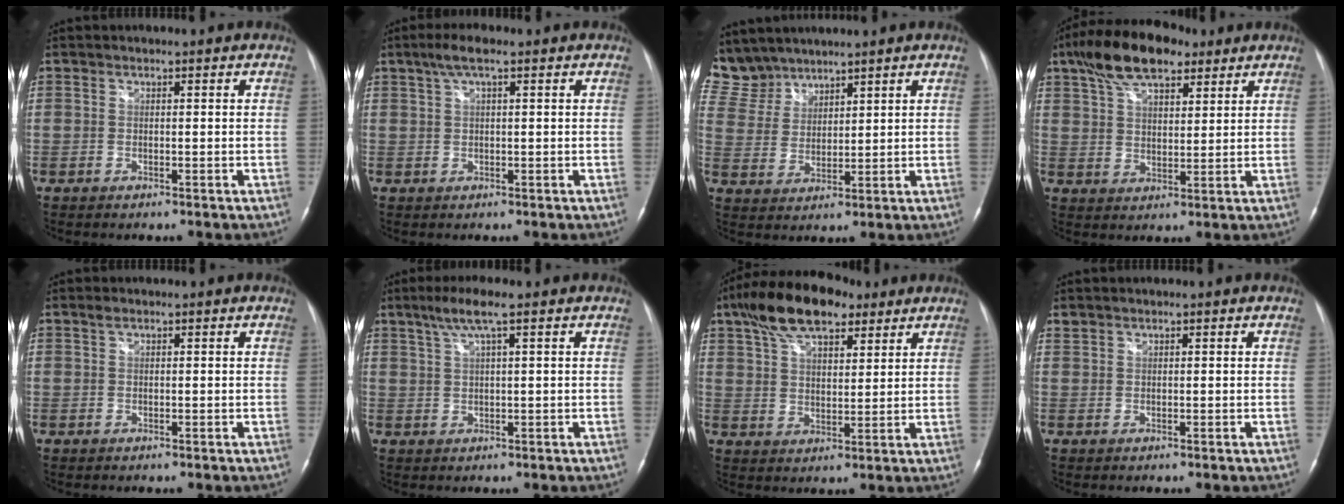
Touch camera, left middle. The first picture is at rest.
{"total": 3.7, "force": [2.2, 0.6, 3.0], "torque": [-0.064, 0.018, 0.041]}
{"total": 8.0, "force": [7.4, 3.1, -0.1], "torque": [-0.007, 0.011, 0.166]}
{"total": 12.3, "force": [8.1, 4.8, 7.9], "torque": [-0.150, 0.030, 0.148]}
{"total": 0.6, "force": [0.4, 0.2, 0.3], "torque": [-0.006, 0.007, 0.008]}
{"total": 4.8, "force": [2.7, -0.1, 3.9], "torque": [-0.082, 0.010, 0.053]}
{"total": 13.2, "force": [8.7, 5.2, 8.5], "torque": [-0.162, 0.032, 0.158]}
{"total": 0.7, "force": [0.6, 0.2, 0.0], "torque": [-0.005, 0.009, 0.016]}